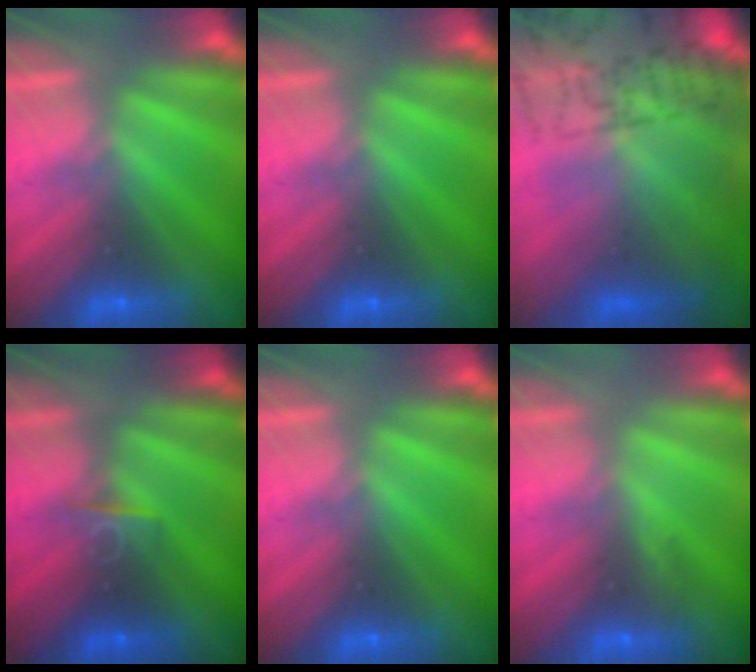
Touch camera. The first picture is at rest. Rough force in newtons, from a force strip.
{"total": 0.0}
{"total": 7.9}
{"total": 2.6}
{"total": 0.0}
{"total": 2.8}